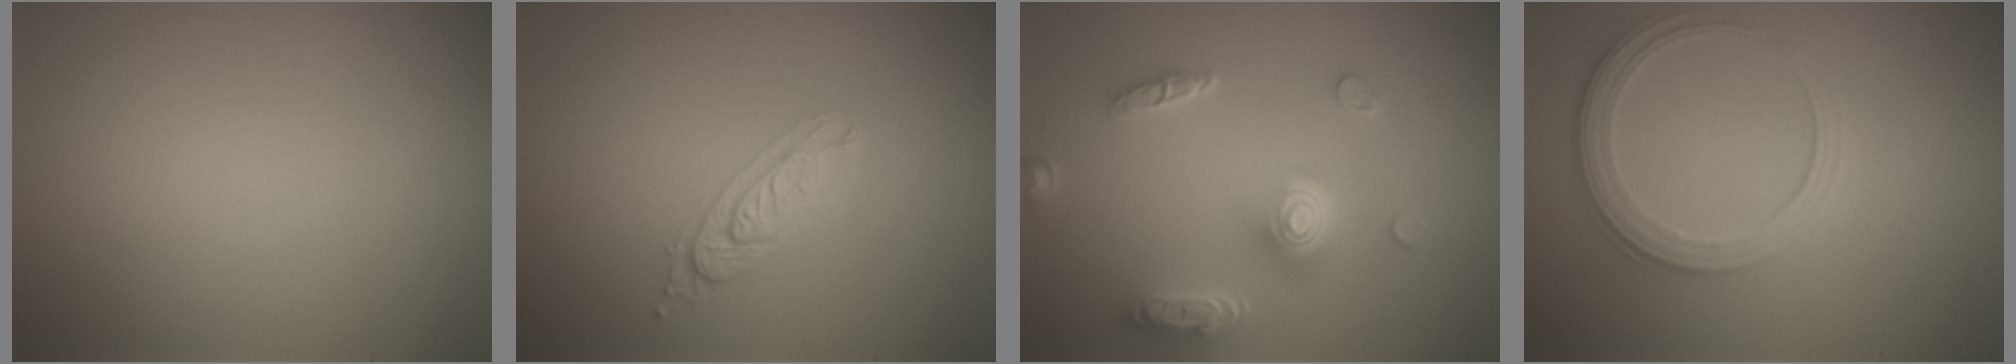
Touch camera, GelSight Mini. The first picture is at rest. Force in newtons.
{"total": 2.1, "press": 2.1, "slide": 0.3}
{"total": 5.0, "press": 4.0, "slide": 3.1}
{"total": 3.7, "press": 2.8, "slide": 2.3}